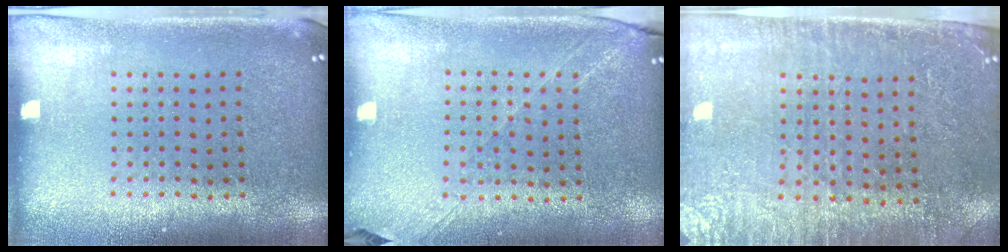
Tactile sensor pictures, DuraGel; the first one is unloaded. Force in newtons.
{"total": 1.3, "press": 1.2, "slide": 0.4}
{"total": 3.5, "press": 3.1, "slide": 1.7}